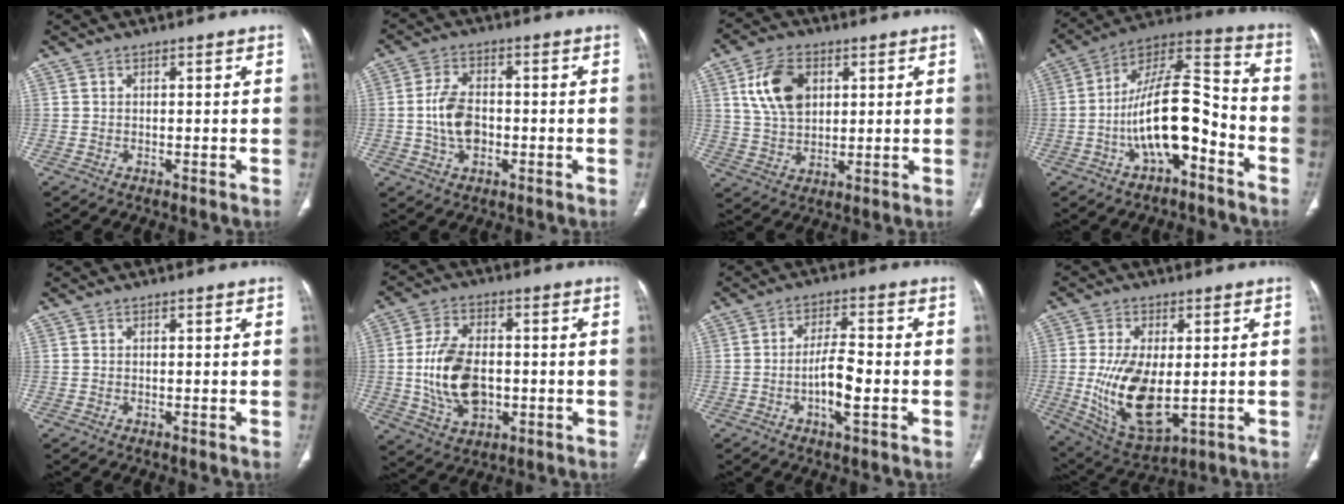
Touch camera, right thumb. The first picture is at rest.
{"total": 7.8, "force": [-1.0, 5.0, 5.9], "torque": [-0.107, 0.009, -0.020]}
{"total": 10.7, "force": [3.5, 7.1, 7.2], "torque": [-0.119, -0.007, 0.069]}
{"total": 16.9, "force": [-5.5, 7.4, 14.1], "torque": [-0.235, 0.068, -0.094]}
{"total": 0.0}
{"total": 13.5, "force": [-1.1, 8.5, 10.4], "torque": [-0.183, 0.006, -0.012]}
{"total": 7.0, "force": [-1.8, 2.2, 6.4], "torque": [-0.118, 0.010, -0.035]}
{"total": 15.3, "force": [-1.2, 7.8, 13.0], "torque": [-0.239, -0.019, 0.000]}